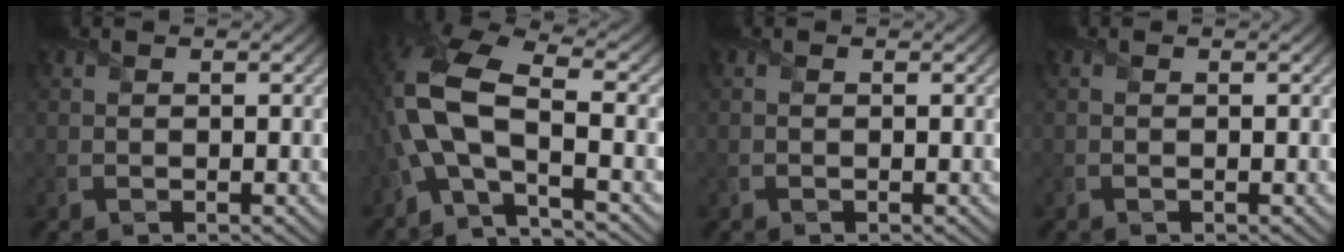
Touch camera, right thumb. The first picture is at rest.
{"total": 12.4, "force": [-1.9, 5.1, 11.2], "torque": [-0.269, 0.010, -0.053]}
{"total": 0.0}
{"total": 0.0}